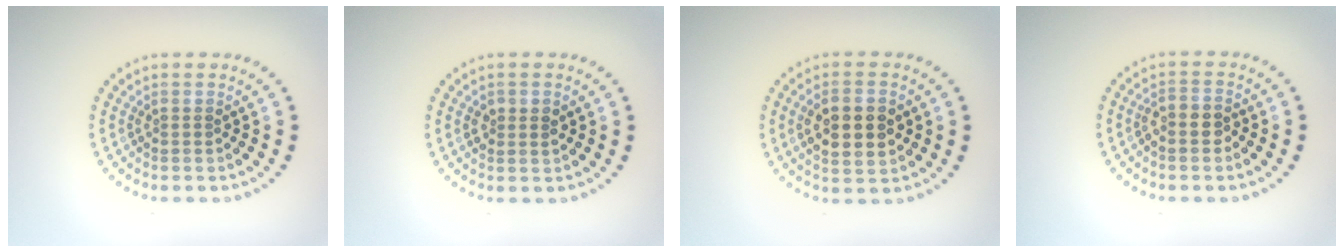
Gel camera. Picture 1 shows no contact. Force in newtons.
{"total": 1.5, "press": 1.5, "slide": 0.3}
{"total": 4.3, "press": 4.3, "slide": 0.3}
{"total": 2.0, "press": 1.8, "slide": 0.8}